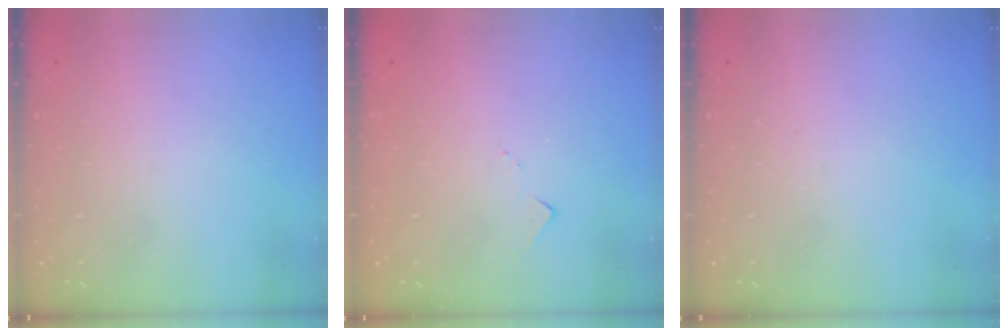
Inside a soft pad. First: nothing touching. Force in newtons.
{"total": 6.0, "press": 6.0, "slide": 0.5}
{"total": 0.0}